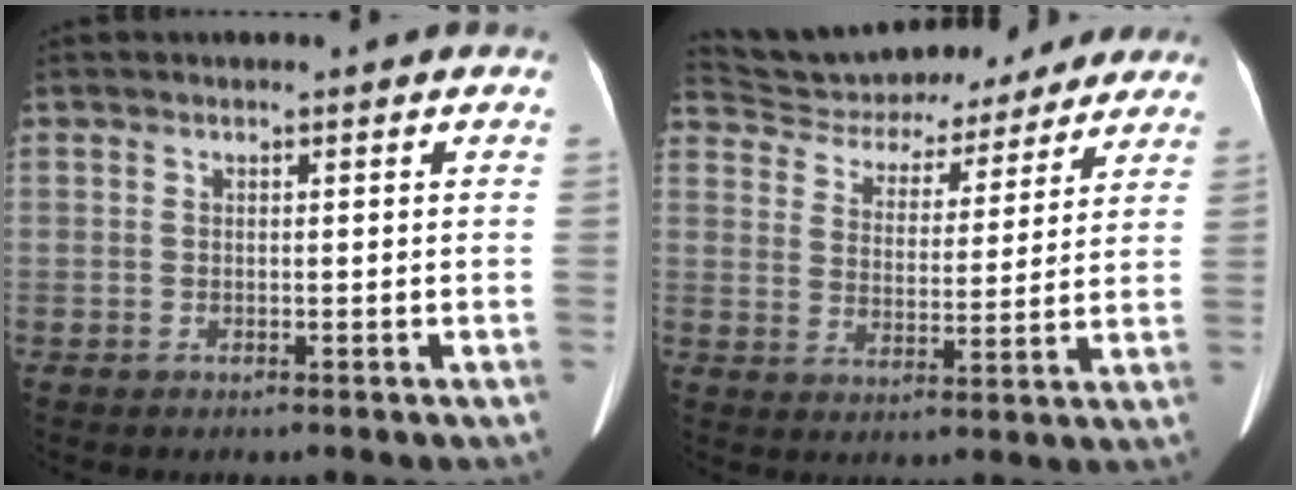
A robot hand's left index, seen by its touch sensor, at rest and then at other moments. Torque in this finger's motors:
{"motor_torque": [0.18, -0.64, 0.01, 0.01]}